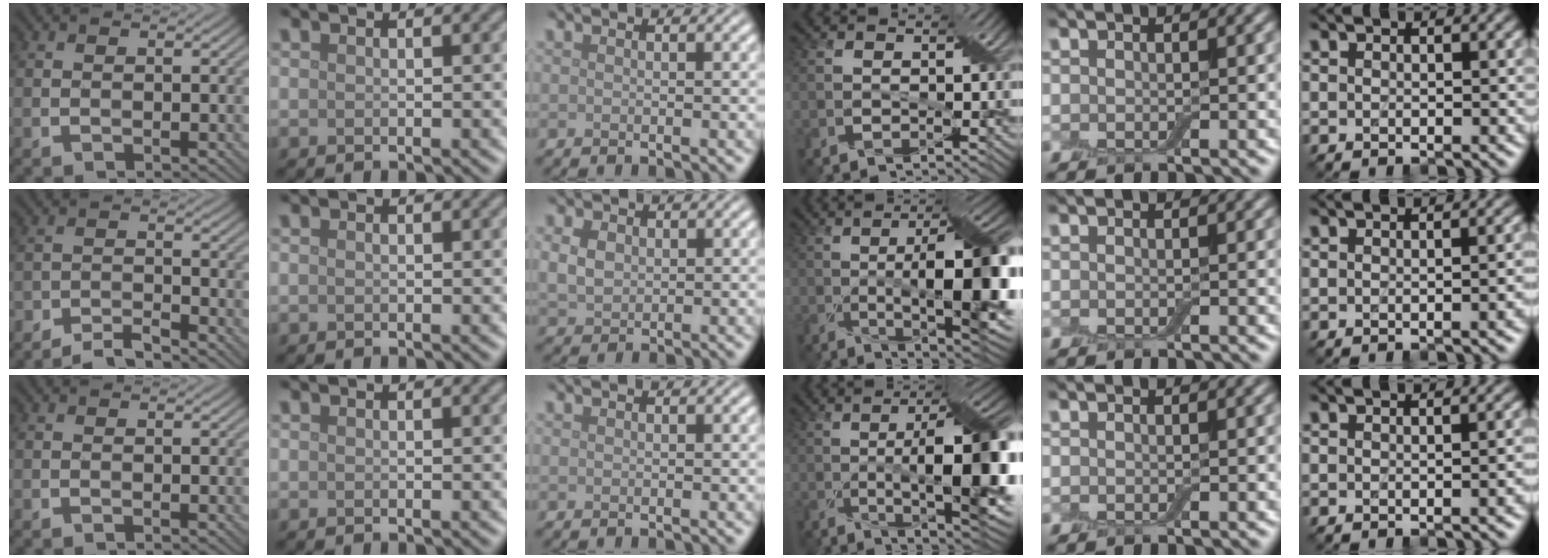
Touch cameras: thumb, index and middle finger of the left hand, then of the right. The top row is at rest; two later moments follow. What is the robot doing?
{"motion": "extract", "object": "backpack"}